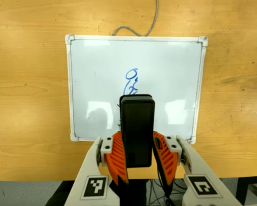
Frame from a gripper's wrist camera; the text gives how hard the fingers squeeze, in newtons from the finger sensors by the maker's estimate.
{"total": 5.8, "left": 5.2, "right": 6.5}